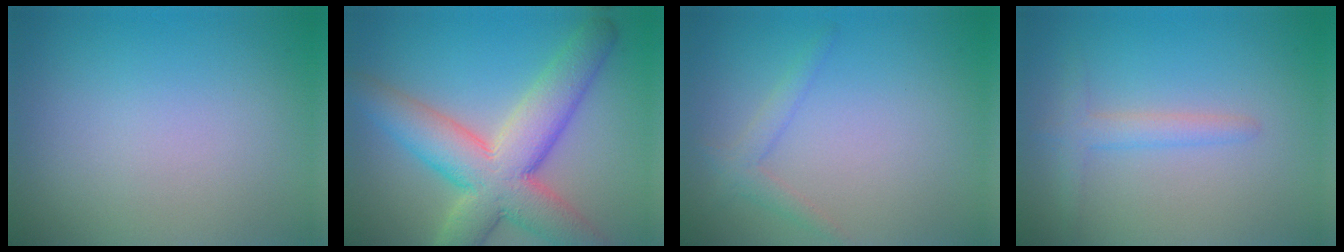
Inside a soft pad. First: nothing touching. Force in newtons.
{"total": 9.8, "press": 9.8, "slide": 0.7}
{"total": 1.8, "press": 1.8, "slide": 0.1}
{"total": 2.1, "press": 2.1, "slide": 0.2}